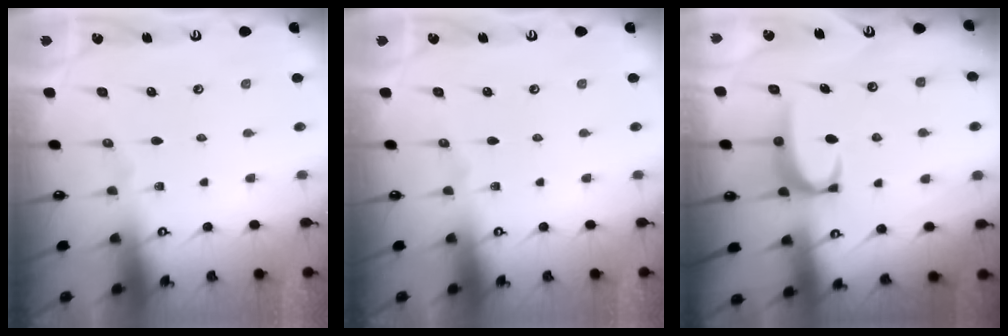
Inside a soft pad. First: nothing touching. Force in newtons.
{"total": 0.0}
{"total": 3.3, "press": 3.3, "slide": 0.4}